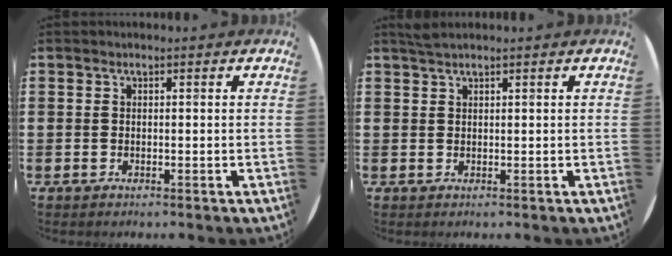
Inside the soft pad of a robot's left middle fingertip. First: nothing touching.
{"total": 1.1, "force": [1.0, -0.1, 0.4], "torque": [-0.009, 0.000, 0.020]}